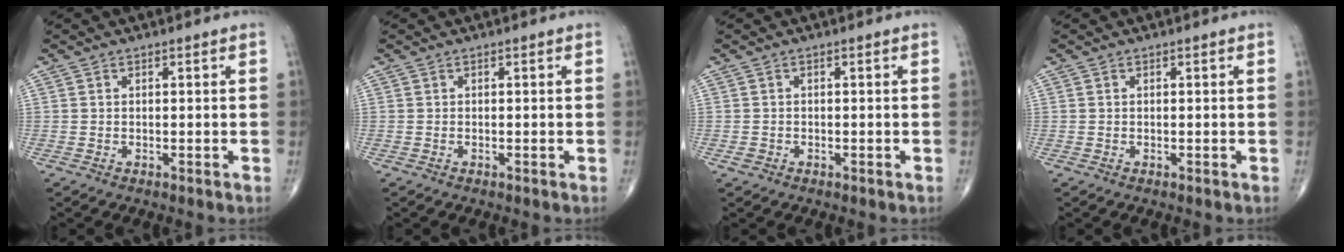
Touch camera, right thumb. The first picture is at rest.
{"total": 0.0}
{"total": 1.0, "force": [-0.5, 0.8, 0.3], "torque": [-0.003, 0.005, -0.008]}
{"total": 0.0}